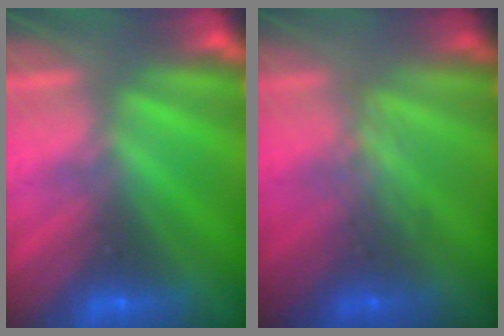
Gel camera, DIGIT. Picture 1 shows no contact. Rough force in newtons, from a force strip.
{"total": 2.4}